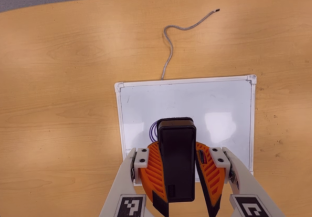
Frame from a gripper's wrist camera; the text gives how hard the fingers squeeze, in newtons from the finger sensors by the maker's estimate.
{"total": 11.7, "left": 10.4, "right": 13.1}